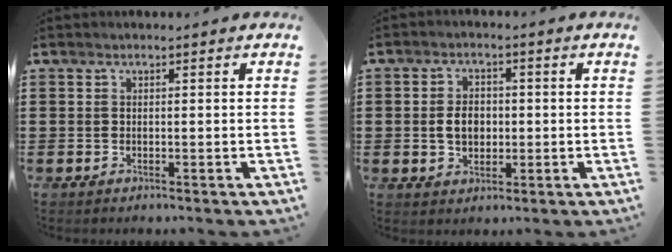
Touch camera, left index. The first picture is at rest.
{"total": 4.2, "force": [-0.2, 3.0, 3.0], "torque": [-0.054, 0.005, -0.007]}